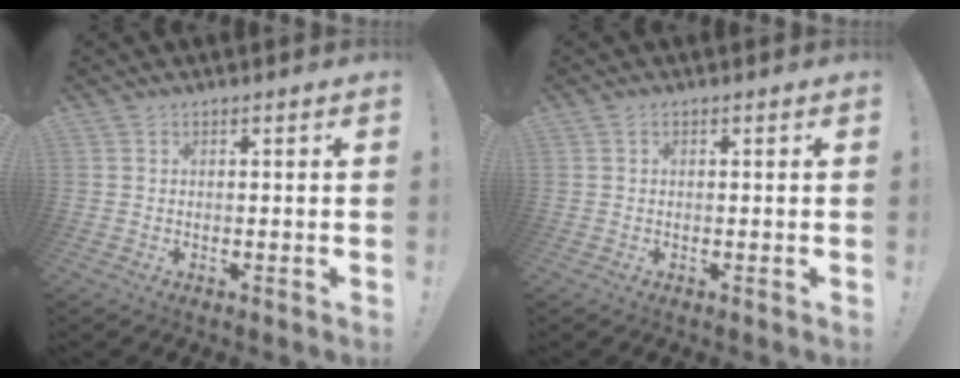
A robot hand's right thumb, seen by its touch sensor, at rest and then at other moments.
{"total": 0.5, "force": [-0.1, 0.4, 0.4], "torque": [-0.012, 0.002, -0.001]}